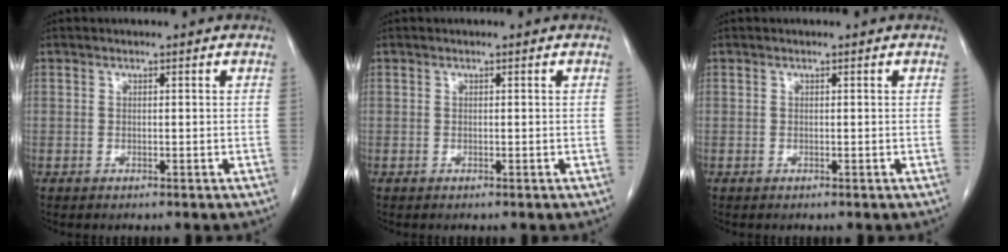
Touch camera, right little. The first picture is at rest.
{"total": 0.0}
{"total": 0.0}